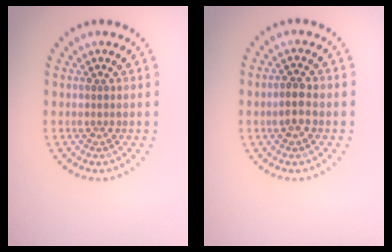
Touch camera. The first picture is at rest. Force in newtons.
{"total": 2.1, "press": 2.0, "slide": 0.5}